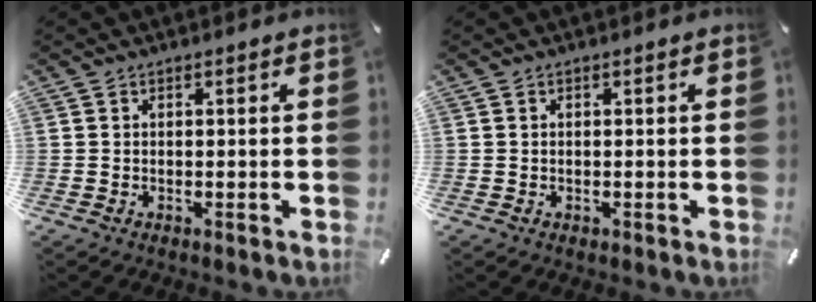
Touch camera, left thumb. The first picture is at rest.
{"total": 0.5, "force": [0.0, 0.4, 0.3], "torque": [-0.006, 0.001, -0.001]}